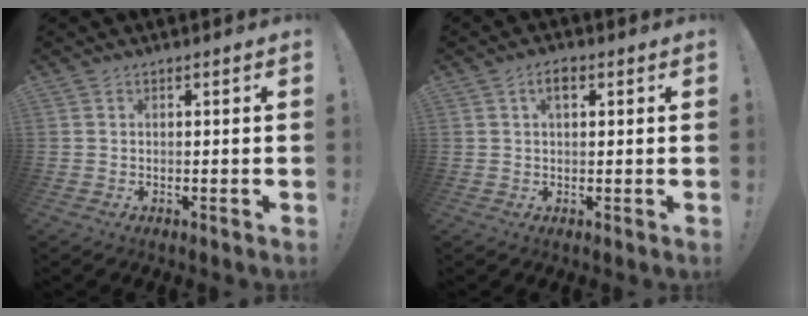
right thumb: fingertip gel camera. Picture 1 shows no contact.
{"total": 3.2, "force": [1.2, 1.6, 2.5], "torque": [-0.039, 0.002, 0.017]}